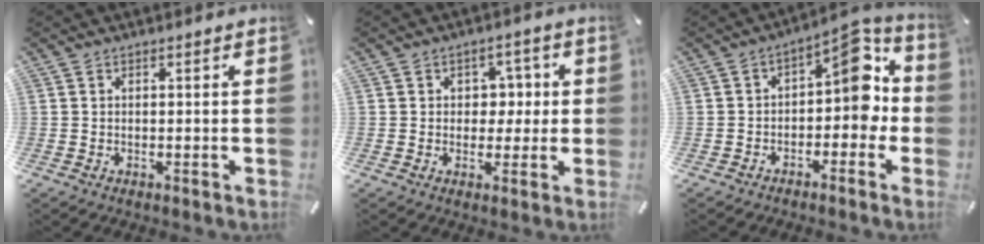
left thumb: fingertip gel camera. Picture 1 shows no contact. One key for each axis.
{"total": 5.7, "fx": 0.5, "fy": 4.9, "fz": 2.9, "tx": -0.035, "ty": 0.002, "tz": 0.002}
{"total": 9.8, "fx": 2.3, "fy": 5.6, "fz": 7.7, "tx": -0.092, "ty": -0.026, "tz": 0.034}